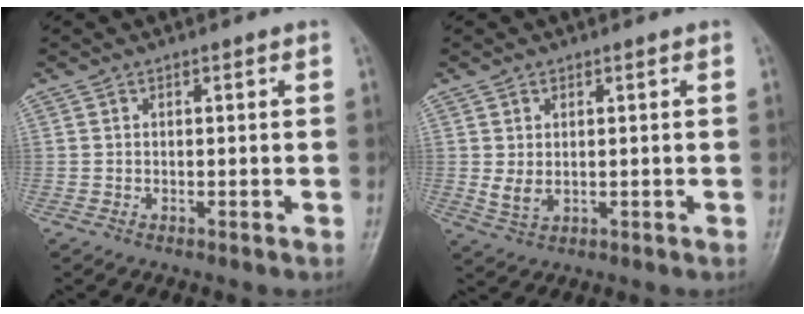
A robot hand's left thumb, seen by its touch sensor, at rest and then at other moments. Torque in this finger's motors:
{"motor_torque": [-0.51, 0.52, 0.53, 0.06, 0.13]}